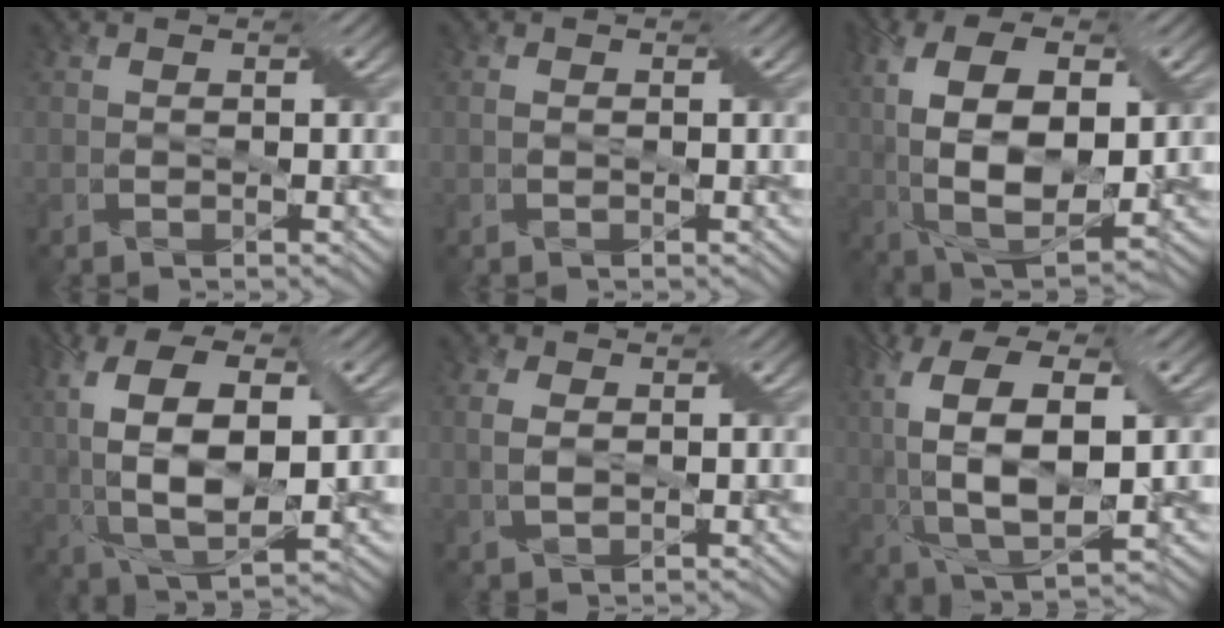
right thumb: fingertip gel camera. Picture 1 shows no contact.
{"total": 0.8, "force": [0.0, 0.5, 0.6], "torque": [-0.013, 0.003, 0.001]}
{"total": 14.5, "force": [1.7, 8.2, 11.9], "torque": [-0.242, 0.000, 0.031]}
{"total": 14.3, "force": [1.6, 7.6, 12.0], "torque": [-0.254, -0.003, 0.031]}
{"total": 3.1, "force": [0.5, 2.0, 2.3], "torque": [-0.060, 0.004, 0.009]}
{"total": 14.3, "force": [1.5, 7.2, 12.2], "torque": [-0.267, -0.002, 0.033]}